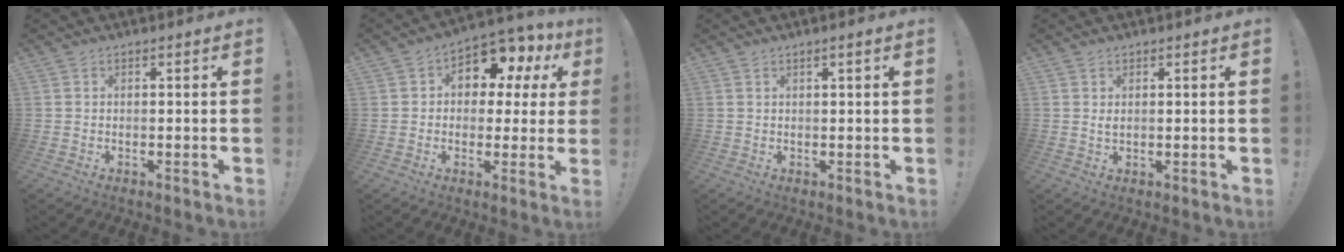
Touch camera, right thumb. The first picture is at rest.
{"total": 8.7, "force": [4.5, 5.5, 5.0], "torque": [-0.072, -0.034, 0.081]}
{"total": 1.5, "force": [0.7, -0.2, 1.3], "torque": [-0.020, -0.002, 0.009]}
{"total": 1.0, "force": [0.5, 0.4, 0.8], "torque": [-0.010, -0.003, 0.009]}